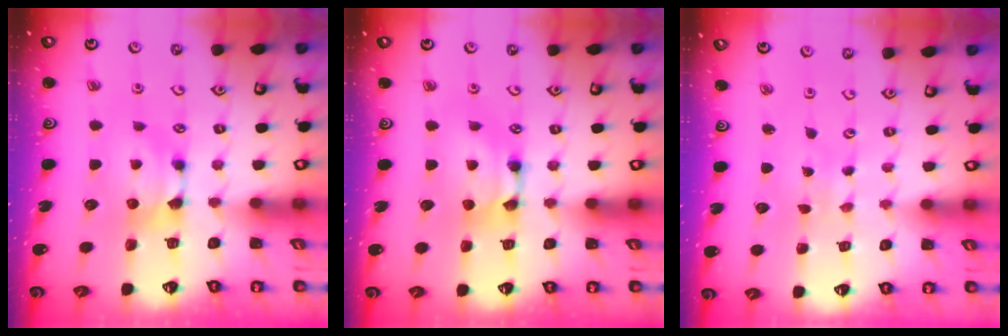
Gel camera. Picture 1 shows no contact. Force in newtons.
{"total": 2.2, "press": 2.2, "slide": 0.1}
{"total": 6.5, "press": 6.5, "slide": 0.4}